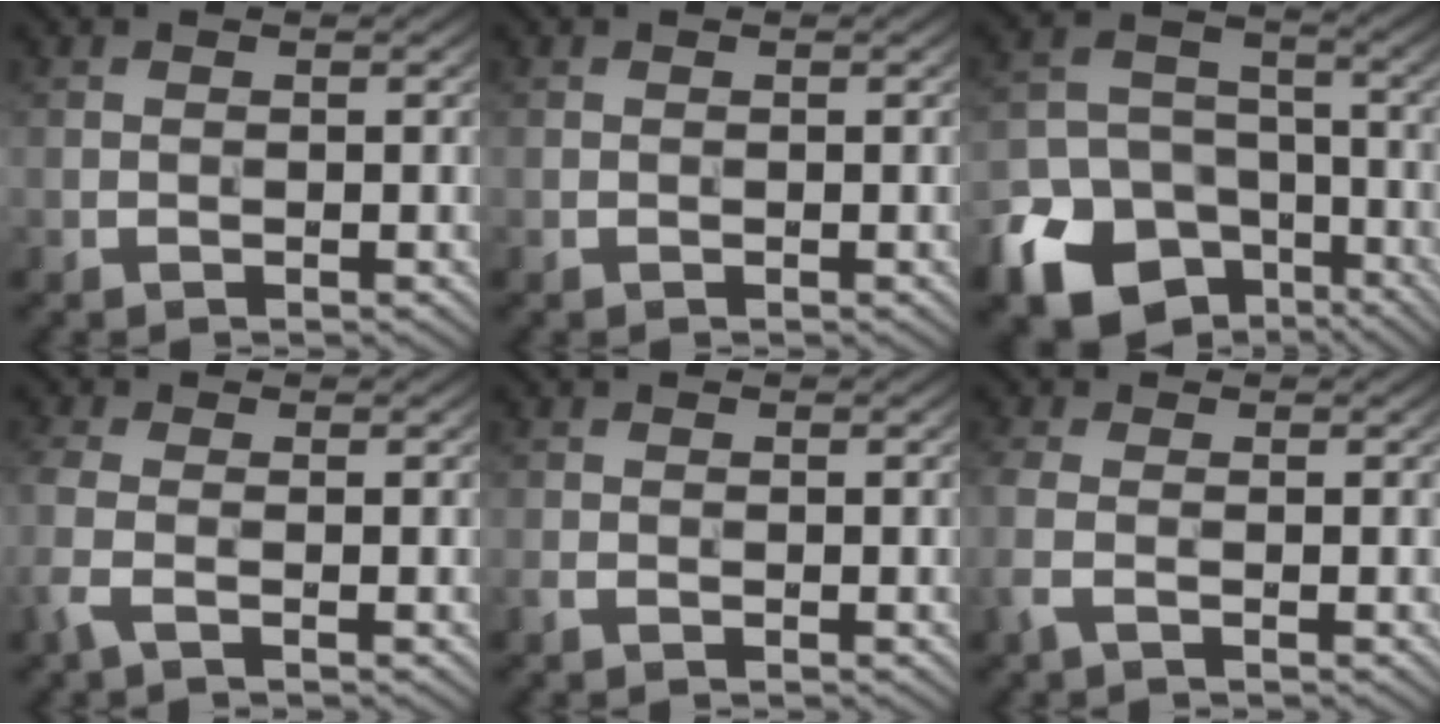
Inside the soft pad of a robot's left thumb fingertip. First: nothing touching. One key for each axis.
{"total": 0.0}
{"total": 14.0, "fx": -8.0, "fy": 9.5, "fz": 6.4, "tx": -0.162, "ty": -0.032, "tz": -0.144}
{"total": 3.0, "fx": -1.2, "fy": 1.0, "fz": 2.5, "tx": -0.076, "ty": -0.002, "tz": -0.040}
{"total": 0.6, "fx": -0.5, "fy": 0.1, "fz": 0.4, "tx": -0.012, "ty": -0.001, "tz": -0.012}
{"total": 2.3, "fx": -0.8, "fy": 0.7, "fz": 2.0, "tx": -0.061, "ty": -0.001, "tz": -0.028}